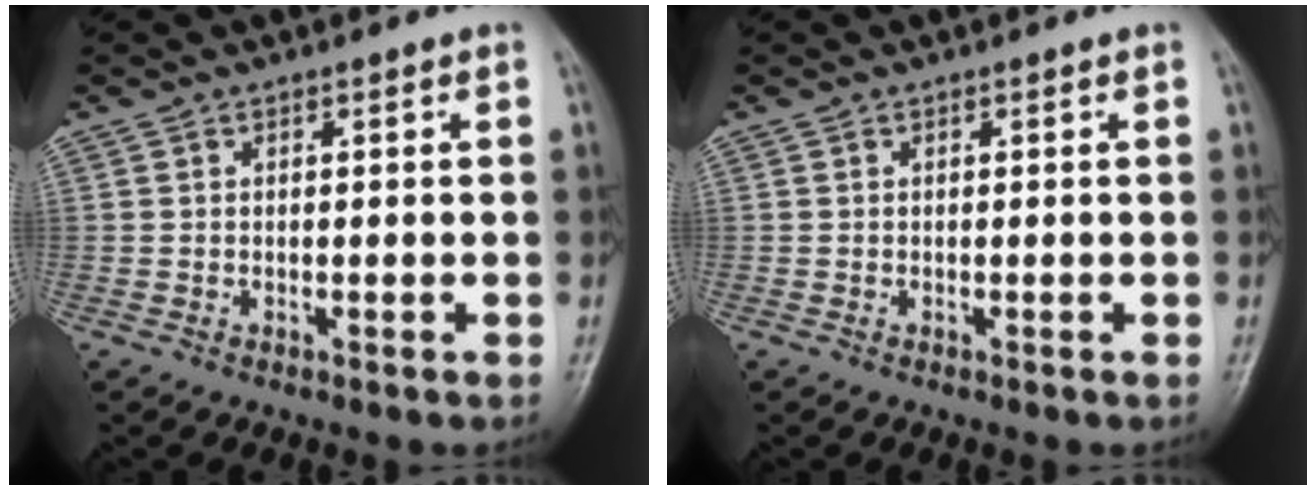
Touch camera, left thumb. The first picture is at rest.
{"total": 0.0}